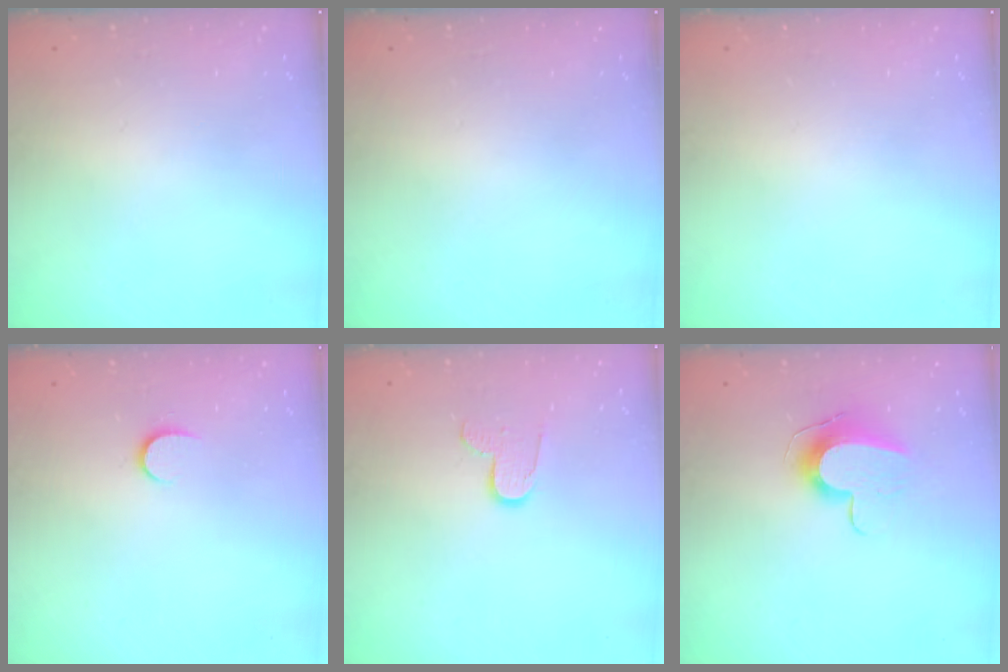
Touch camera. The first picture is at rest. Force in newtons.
{"total": 0.0}
{"total": 0.0}
{"total": 5.1, "press": 5.1, "slide": 0.6}
{"total": 7.7, "press": 7.7, "slide": 0.3}
{"total": 9.3, "press": 9.3, "slide": 0.3}